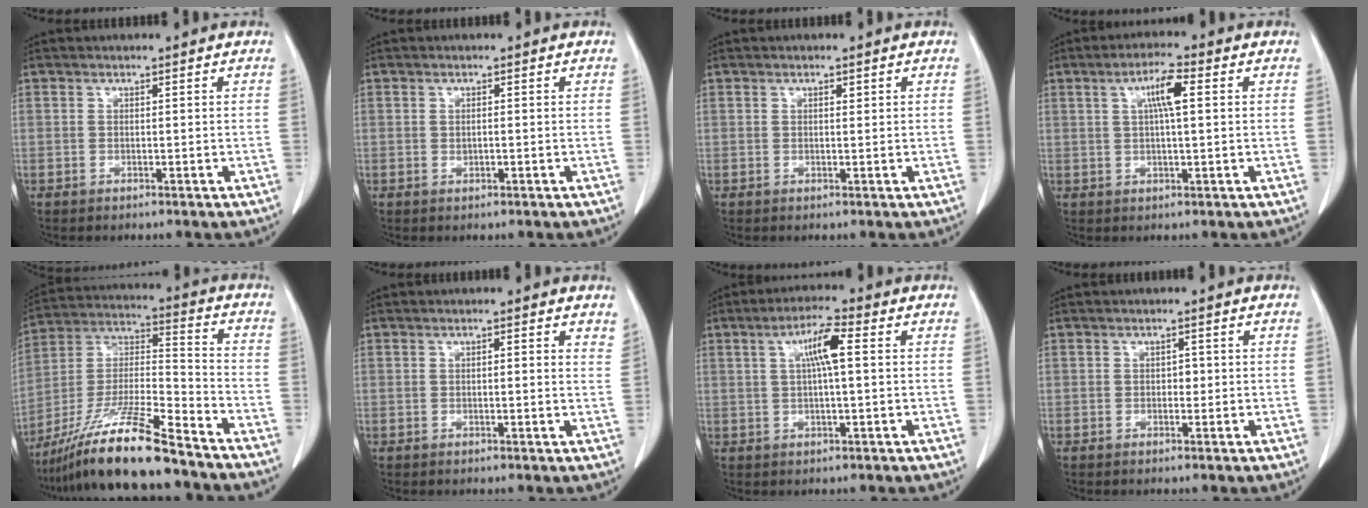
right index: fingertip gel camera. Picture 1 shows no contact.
{"total": 1.3, "force": [-0.1, 0.7, 1.1], "torque": [-0.028, 0.001, 0.003]}
{"total": 1.1, "force": [0.4, 0.5, 0.9], "torque": [-0.021, 0.000, 0.008]}
{"total": 5.9, "force": [1.6, 1.1, 5.6], "torque": [-0.105, 0.011, 0.031]}
{"total": 19.2, "force": [-14.7, 1.8, 12.2], "torque": [-0.260, -0.026, -0.272]}
{"total": 3.1, "force": [1.4, 0.9, 2.6], "torque": [-0.044, 0.007, 0.017]}
{"total": 6.6, "force": [1.6, 1.2, 6.3], "torque": [-0.118, 0.015, 0.029]}
{"total": 1.9, "force": [0.0, 1.3, 1.4], "torque": [-0.029, 0.007, 0.004]}